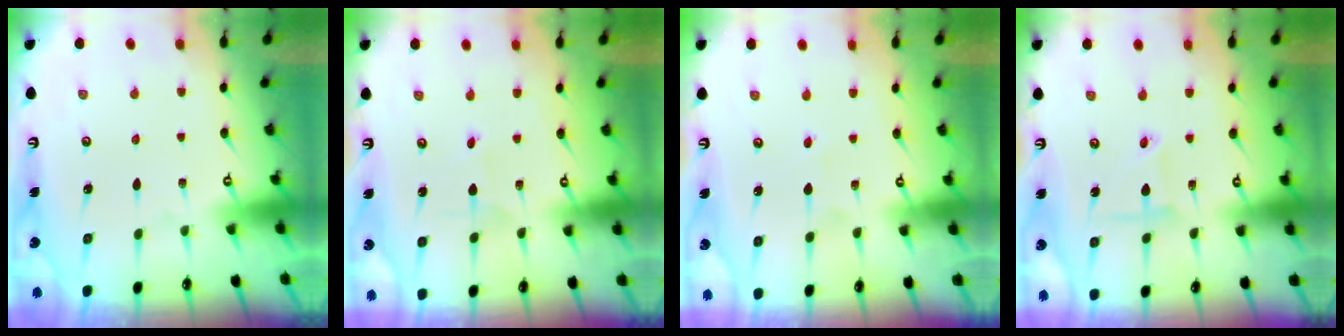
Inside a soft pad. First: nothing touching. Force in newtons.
{"total": 1.2, "press": 1.2, "slide": 0.1}
{"total": 2.2, "press": 2.0, "slide": 0.8}
{"total": 3.0, "press": 3.0, "slide": 0.3}